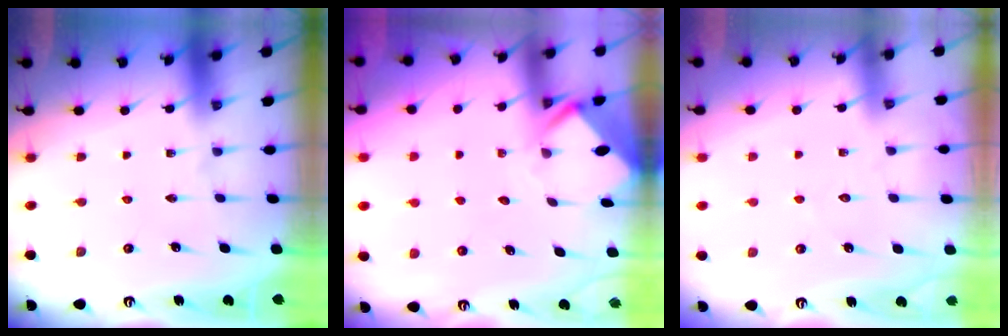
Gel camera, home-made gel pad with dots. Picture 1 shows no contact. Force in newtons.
{"total": 3.9, "press": 3.9, "slide": 0.3}
{"total": 3.0, "press": 2.9, "slide": 0.3}